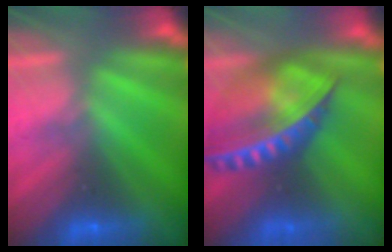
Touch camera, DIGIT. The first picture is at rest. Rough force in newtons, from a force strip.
{"total": 13.7}